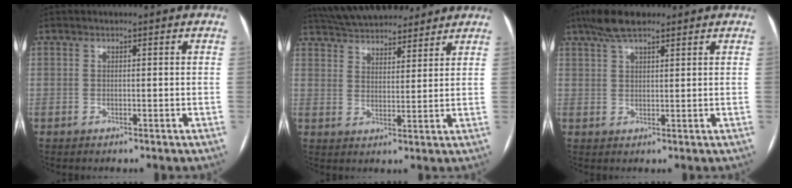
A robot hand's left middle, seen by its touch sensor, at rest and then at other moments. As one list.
[{"total": 16.0, "force": [14.1, 4.5, 5.9], "torque": [-0.108, 0.031, 0.219]}, {"total": 6.1, "force": [4.5, 1.8, 3.7], "torque": [-0.078, 0.020, 0.081]}]